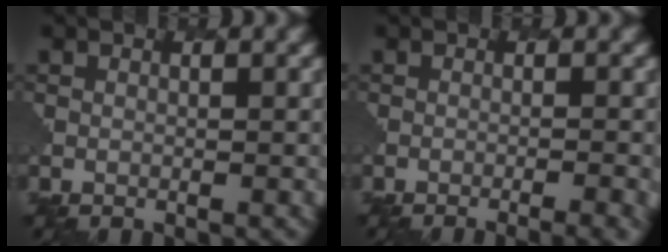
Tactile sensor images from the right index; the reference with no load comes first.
{"total": 3.8, "force": [-2.1, 1.3, 2.9], "torque": [-0.024, 0.011, -0.022]}